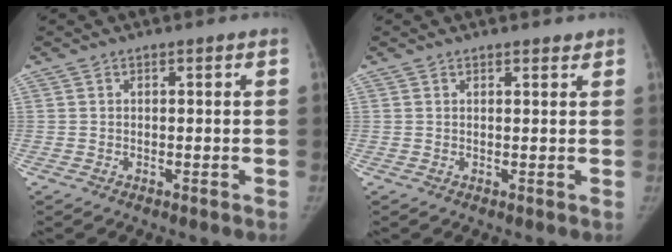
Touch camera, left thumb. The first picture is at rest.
{"total": 1.1, "force": [1.0, 0.4, 0.2], "torque": [0.004, -0.006, 0.012]}